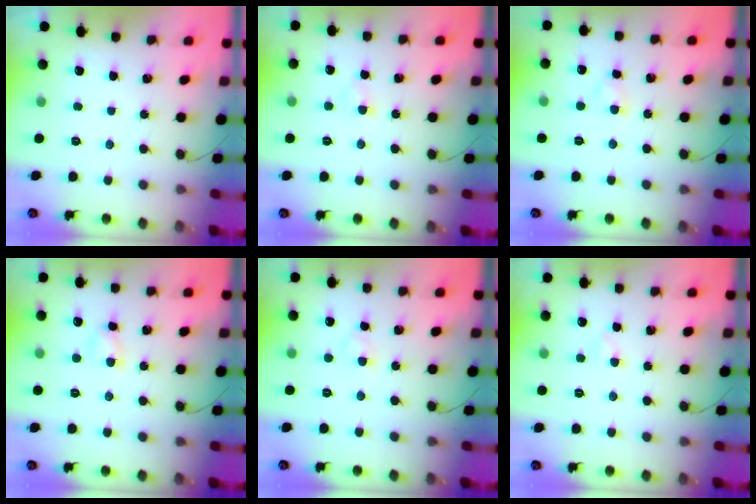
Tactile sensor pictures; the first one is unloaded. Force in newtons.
{"total": 2.7, "press": 2.5, "slide": 0.9}
{"total": 2.3, "press": 2.1, "slide": 1.0}
{"total": 4.0, "press": 3.7, "slide": 1.3}
{"total": 2.2, "press": 2.0, "slide": 1.0}
{"total": 2.7, "press": 2.6, "slide": 0.9}